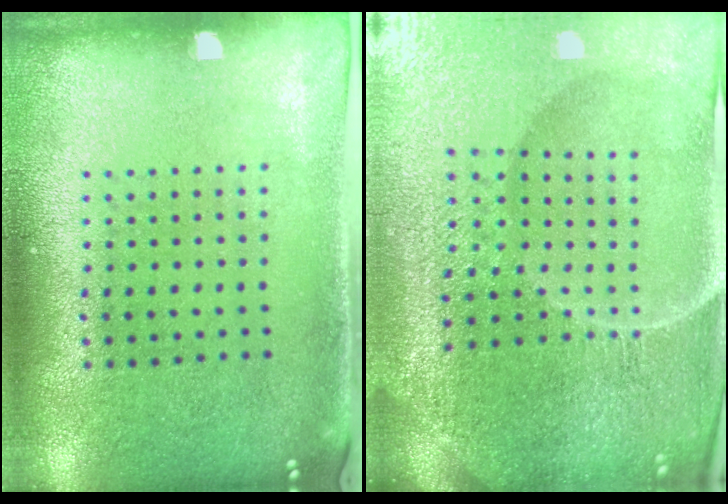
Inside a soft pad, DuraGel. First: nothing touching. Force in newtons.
{"total": 6.0, "press": 5.5, "slide": 2.4}